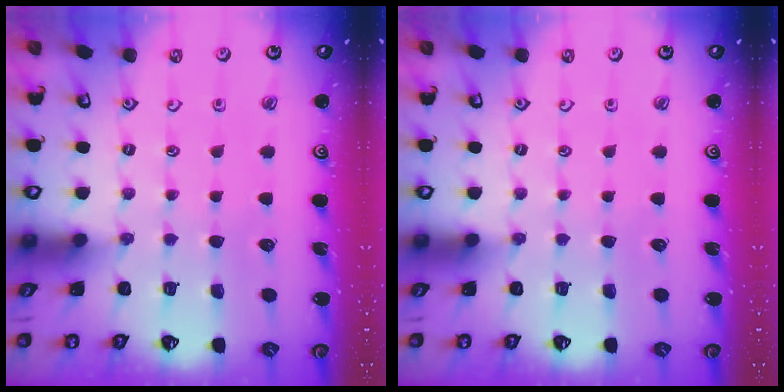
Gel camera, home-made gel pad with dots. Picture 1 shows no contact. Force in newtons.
{"total": 0.0}